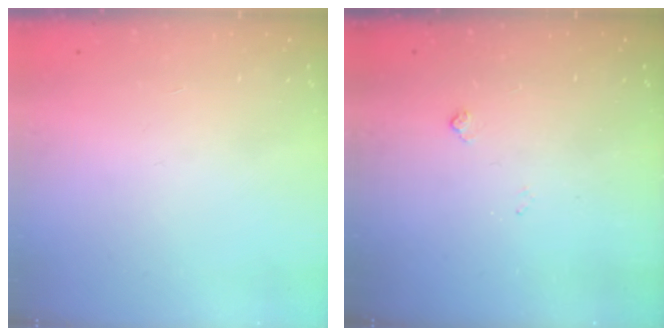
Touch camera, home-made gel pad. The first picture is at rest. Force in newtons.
{"total": 5.4, "press": 5.4, "slide": 0.7}